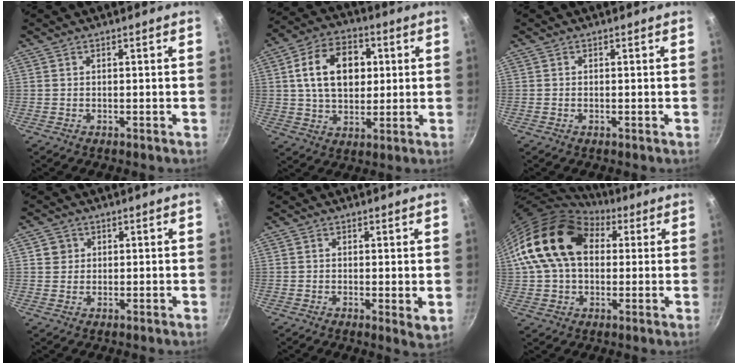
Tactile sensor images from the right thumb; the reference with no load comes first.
{"total": 15.1, "force": [2.9, 10.5, 10.4], "torque": [-0.145, 0.010, 0.041]}
{"total": 0.0}
{"total": 2.8, "force": [0.7, 2.6, 0.5], "torque": [0.006, 0.006, 0.006]}
{"total": 2.9, "force": [0.4, 1.0, 2.7], "torque": [-0.039, -0.009, 0.004]}
{"total": 17.5, "force": [4.6, 12.4, 11.6], "torque": [-0.182, 0.019, 0.066]}